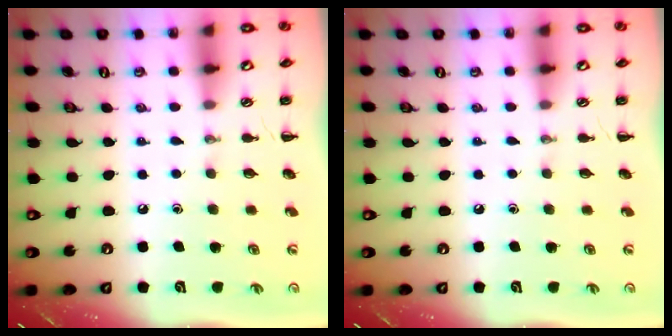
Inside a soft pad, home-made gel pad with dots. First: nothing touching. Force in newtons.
{"total": 0.0}